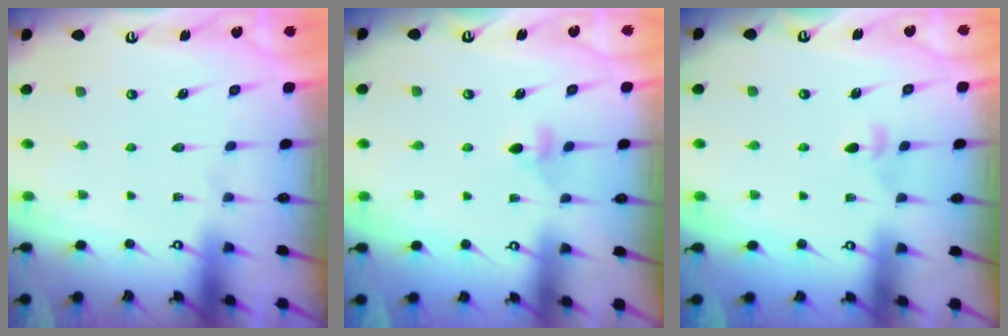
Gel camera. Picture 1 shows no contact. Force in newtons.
{"total": 3.6, "press": 3.5, "slide": 0.9}
{"total": 3.1, "press": 3.1, "slide": 0.7}